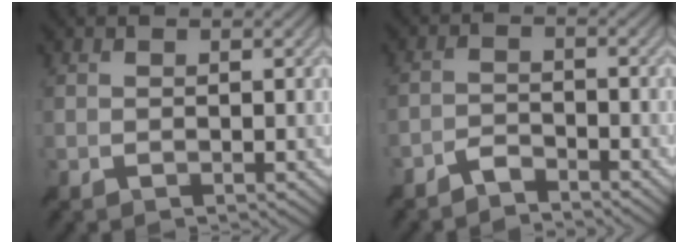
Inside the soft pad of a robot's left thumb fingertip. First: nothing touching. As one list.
[{"total": 2.7, "force": [-2.5, 0.7, 0.5], "torque": [-0.007, 0.001, -0.057]}]